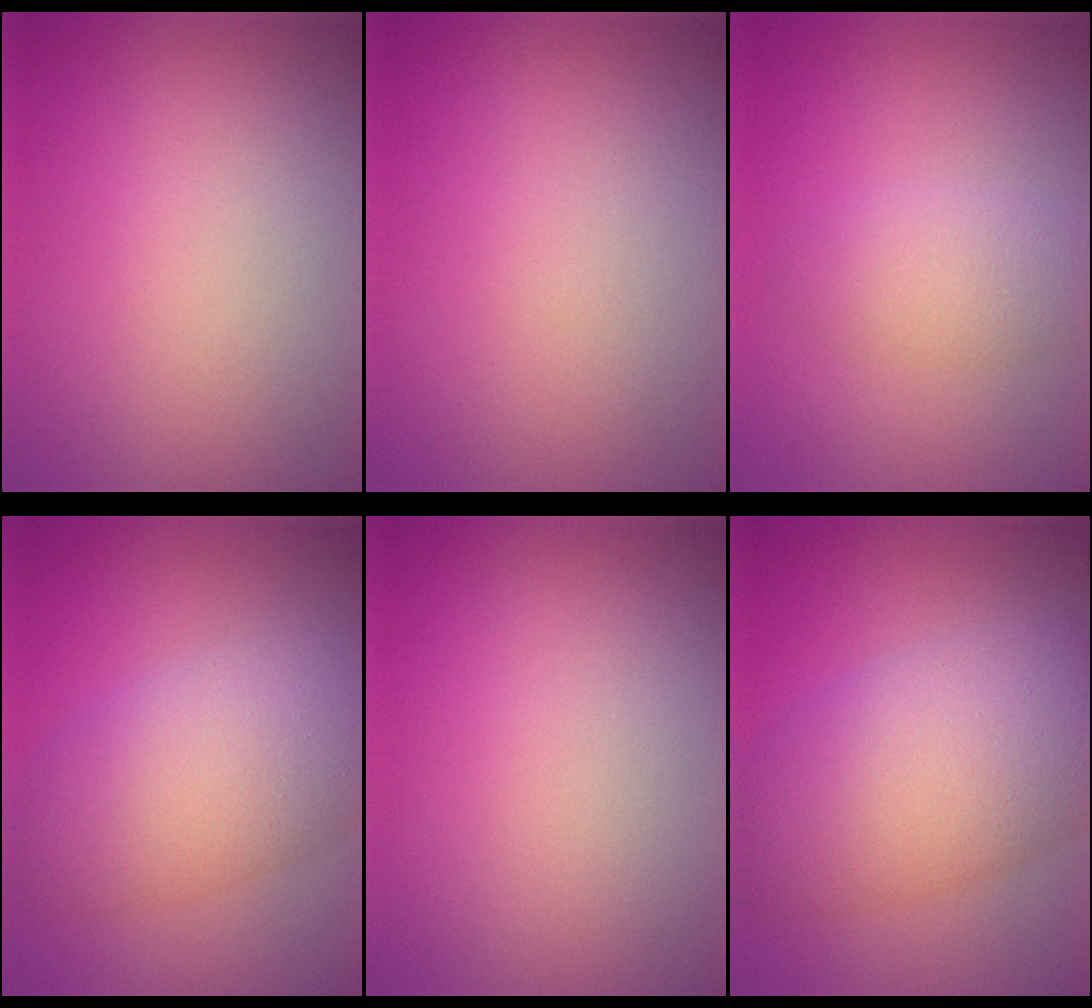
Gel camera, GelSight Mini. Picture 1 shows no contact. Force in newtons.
{"total": 0.0}
{"total": 2.8, "press": 2.8, "slide": 0.2}
{"total": 7.8, "press": 7.8, "slide": 0.4}
{"total": 0.0}
{"total": 9.7, "press": 9.7, "slide": 0.3}